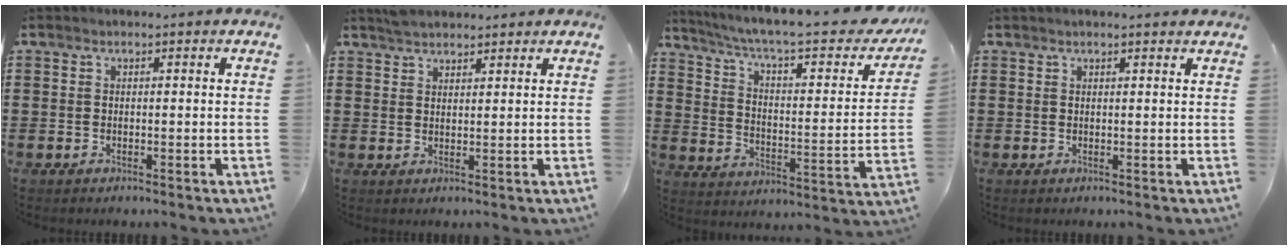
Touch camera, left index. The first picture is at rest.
{"total": 2.3, "force": [2.3, 0.4, 0.3], "torque": [-0.011, 0.004, 0.045]}
{"total": 6.9, "force": [5.3, 0.7, 4.4], "torque": [-0.109, -0.039, 0.083]}
{"total": 0.9, "force": [0.8, 0.4, 0.2], "torque": [-0.005, 0.002, 0.015]}